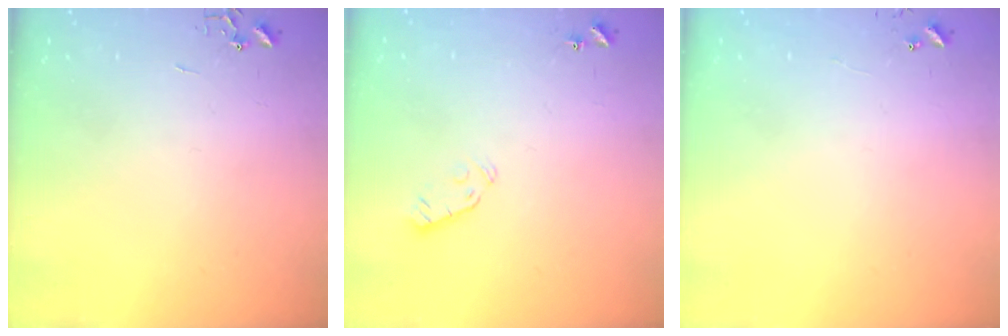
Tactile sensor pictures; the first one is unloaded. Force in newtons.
{"total": 3.7, "press": 3.6, "slide": 0.9}
{"total": 4.7, "press": 4.7, "slide": 0.5}